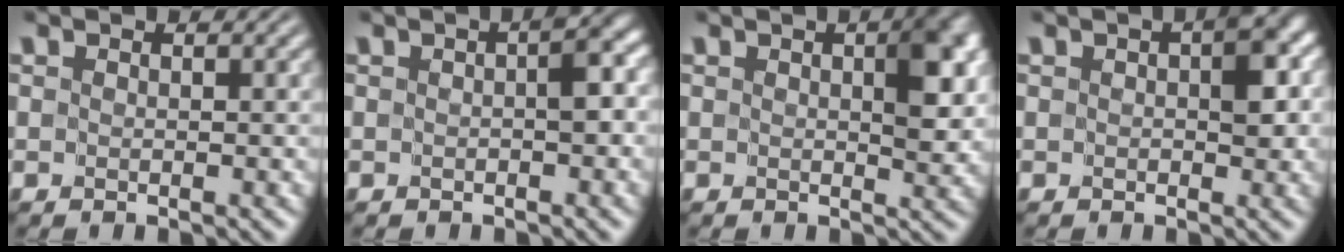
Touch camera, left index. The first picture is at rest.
{"total": 2.4, "force": [-0.3, 0.9, 2.2], "torque": [-0.030, 0.008, -0.009]}
{"total": 4.1, "force": [0.7, 1.9, 3.5], "torque": [-0.045, 0.001, 0.010]}
{"total": 3.3, "force": [0.3, 1.8, 2.8], "torque": [-0.031, 0.005, 0.000]}